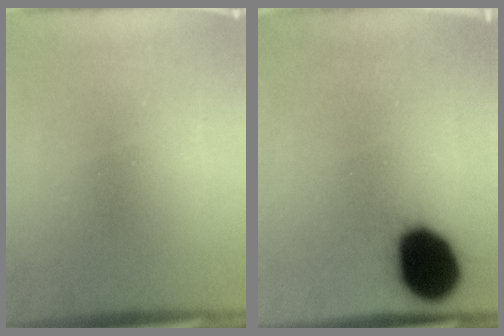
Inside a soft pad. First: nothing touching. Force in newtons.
{"total": 18.4}